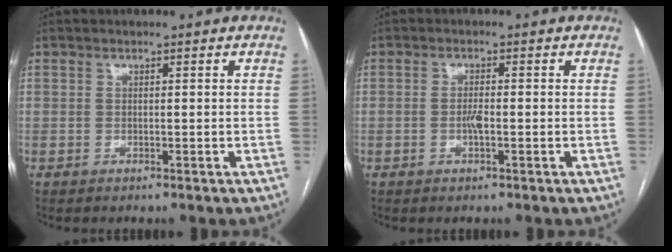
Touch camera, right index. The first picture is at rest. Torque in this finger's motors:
{"motor_torque": [0.62, -0.04, 0.29, 0.07]}